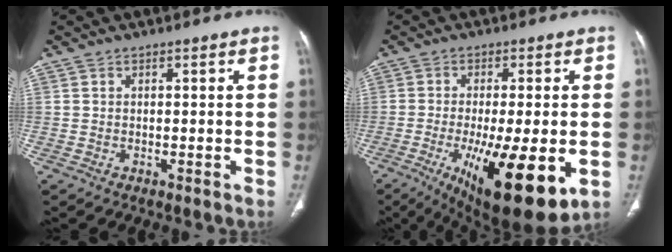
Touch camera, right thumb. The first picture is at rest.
{"total": 18.4, "force": [-5.6, 5.3, 16.7], "torque": [-0.241, -0.027, -0.068]}